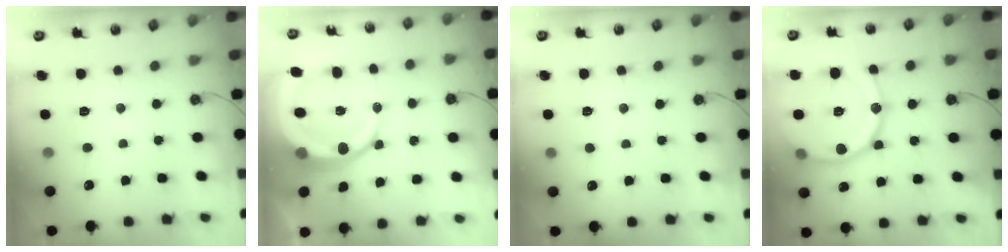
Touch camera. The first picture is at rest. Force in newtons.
{"total": 18.2, "press": 17.9, "slide": 3.2}
{"total": 3.7, "press": 3.6, "slide": 0.2}
{"total": 20.3, "press": 20.2, "slide": 1.8}